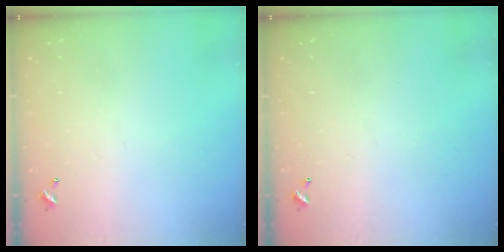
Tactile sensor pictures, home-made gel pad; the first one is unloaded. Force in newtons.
{"total": 0.0}